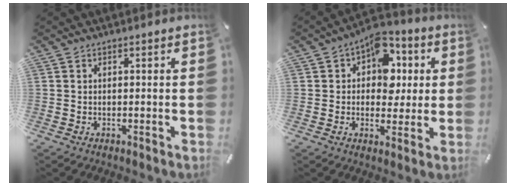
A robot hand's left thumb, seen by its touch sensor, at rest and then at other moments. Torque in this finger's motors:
{"motor_torque": [1.59, 1.70, 0.84, -0.82, 0.32]}